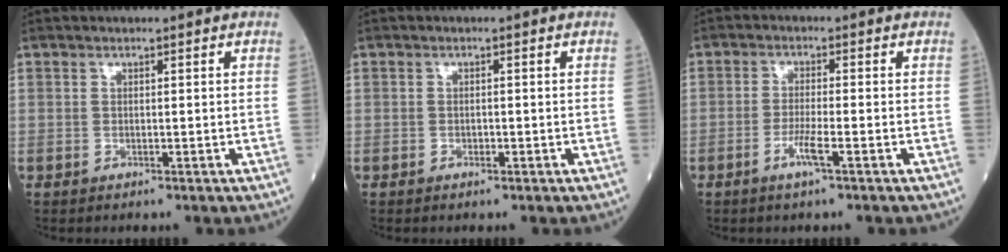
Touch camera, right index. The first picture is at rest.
{"total": 0.8, "force": [-0.4, 0.4, 0.5], "torque": [-0.010, 0.001, -0.005]}
{"total": 3.5, "force": [-1.7, 0.0, 3.1], "torque": [-0.064, -0.005, -0.037]}